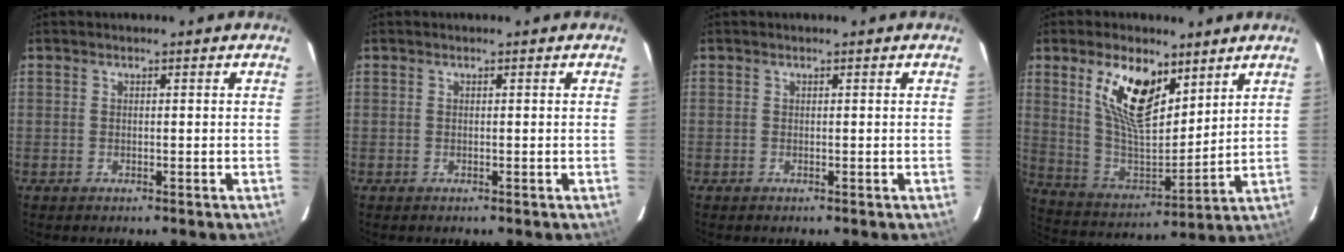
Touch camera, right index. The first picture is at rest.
{"total": 0.0}
{"total": 0.0}
{"total": 15.5, "force": [8.3, 7.1, 11.0], "torque": [-0.209, 0.001, 0.168]}